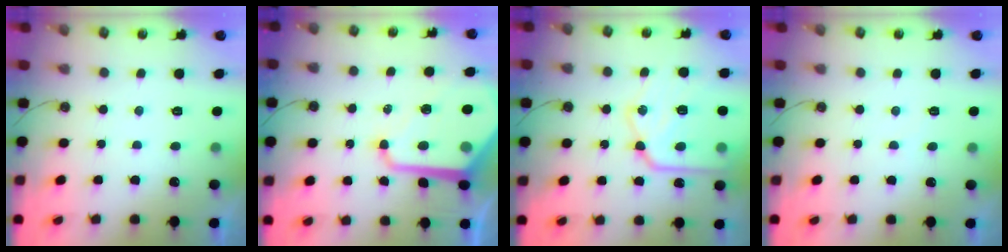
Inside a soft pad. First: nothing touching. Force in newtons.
{"total": 16.1, "press": 16.1, "slide": 1.4}
{"total": 19.9, "press": 19.8, "slide": 2.0}
{"total": 2.4, "press": 2.4, "slide": 0.4}